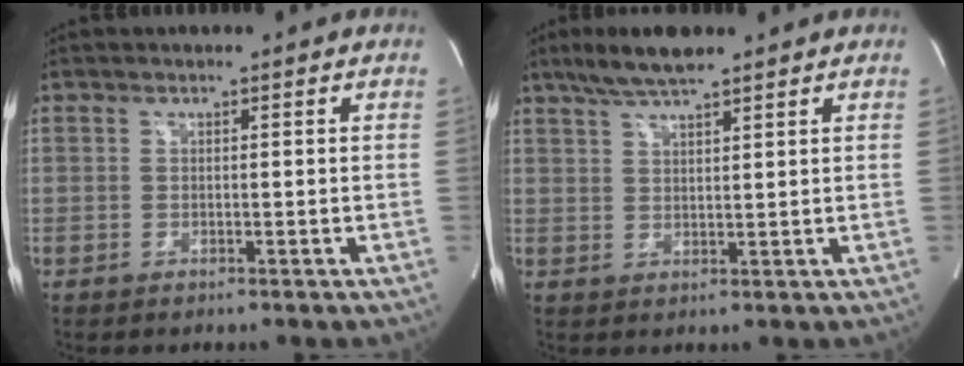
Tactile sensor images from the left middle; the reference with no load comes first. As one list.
[{"total": 6.2, "force": [4.9, 0.9, 3.7], "torque": [-0.076, 0.015, 0.090]}]